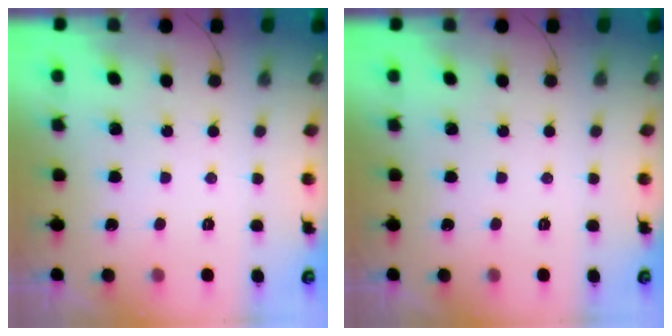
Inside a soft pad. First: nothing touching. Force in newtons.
{"total": 0.0}